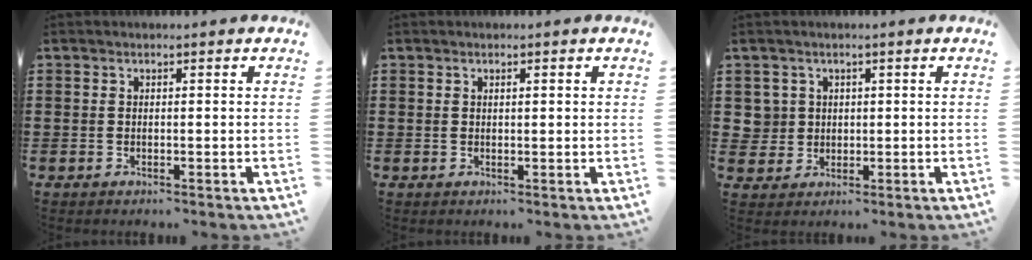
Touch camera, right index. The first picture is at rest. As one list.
[{"total": 0.7, "force": [0.2, 0.1, 0.6], "torque": [-0.012, 0.000, 0.004]}, {"total": 2.9, "force": [0.6, 2.8, 0.3], "torque": [-0.021, 0.009, 0.011]}]